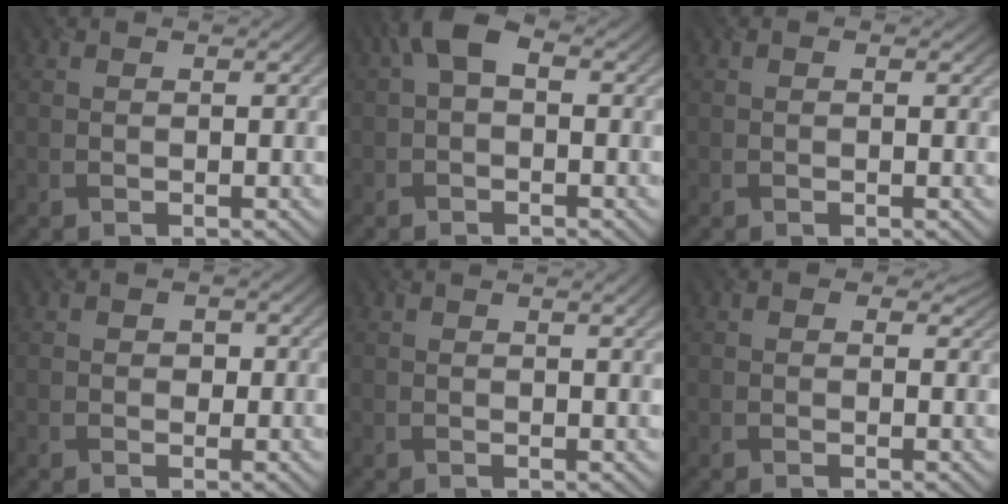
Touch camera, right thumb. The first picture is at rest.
{"total": 3.7, "force": [0.3, 2.1, 3.0], "torque": [-0.060, 0.013, -0.002]}
{"total": 0.0}
{"total": 0.8, "force": [-0.1, 0.7, 0.3], "torque": [-0.003, -0.007, -0.003]}
{"total": 1.9, "force": [1.0, 0.2, 1.6], "torque": [-0.018, 0.001, 0.016]}
{"total": 1.3, "force": [0.5, 1.0, 0.6], "torque": [-0.007, -0.008, 0.007]}